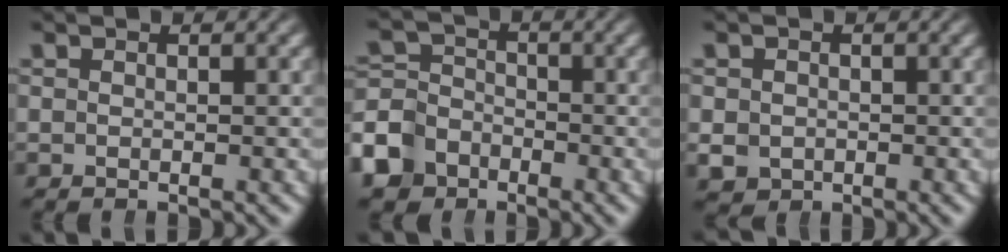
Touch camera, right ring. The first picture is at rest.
{"total": 7.0, "force": [-3.0, 5.9, 2.1], "torque": [-0.047, -0.031, -0.042]}
{"total": 2.7, "force": [-0.7, 2.4, 0.9], "torque": [-0.025, -0.021, 0.003]}